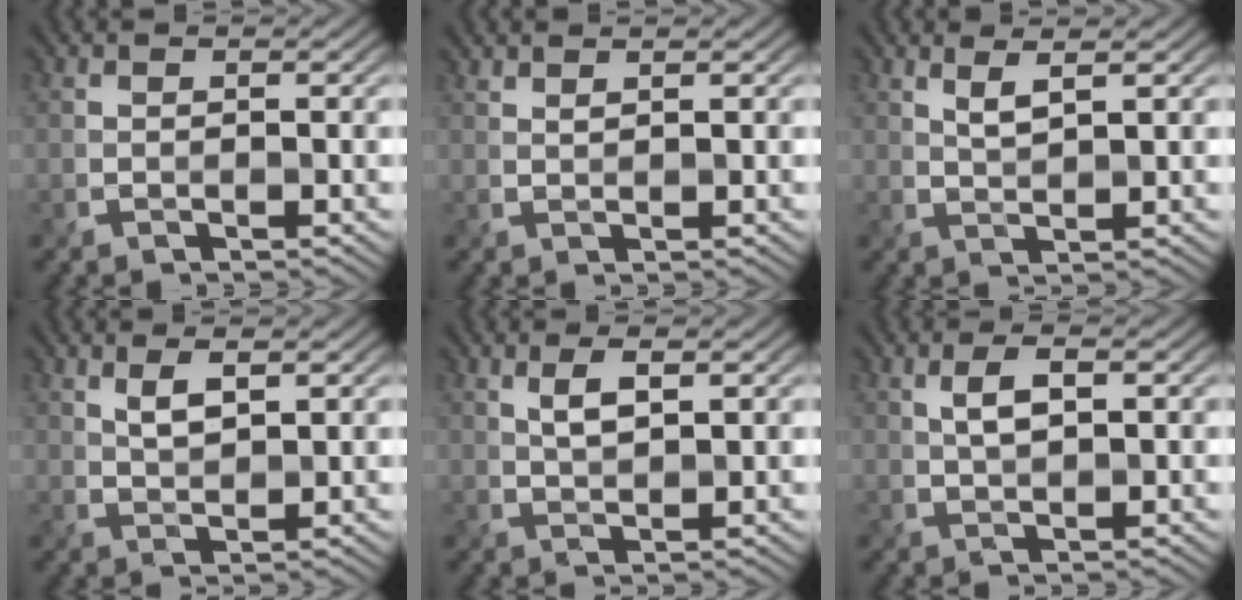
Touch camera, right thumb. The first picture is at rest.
{"total": 1.1, "force": [1.1, 0.0, 0.4], "torque": [-0.014, -0.001, 0.025]}
{"total": 2.3, "force": [1.5, 0.2, 1.8], "torque": [-0.041, 0.001, 0.036]}
{"total": 2.8, "force": [1.5, 1.0, 2.2], "torque": [-0.049, -0.003, 0.031]}
{"total": 3.0, "force": [1.2, 1.0, 2.5], "torque": [-0.053, -0.001, 0.026]}
{"total": 2.9, "force": [0.7, 1.1, 2.6], "torque": [-0.054, 0.003, 0.016]}